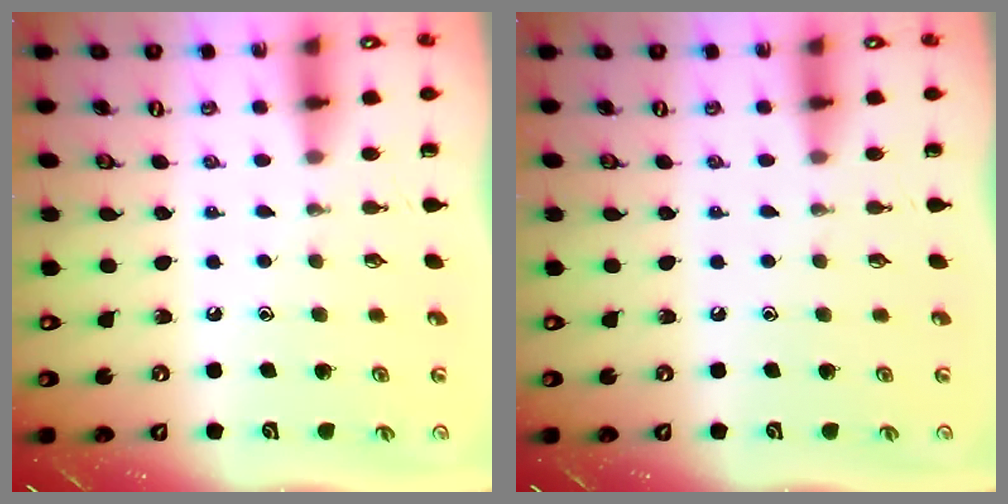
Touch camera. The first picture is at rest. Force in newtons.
{"total": 0.0}